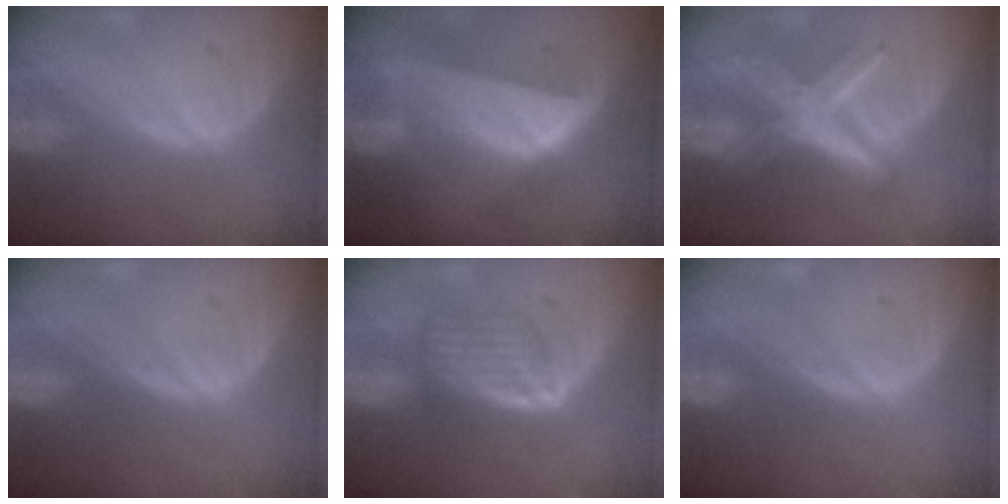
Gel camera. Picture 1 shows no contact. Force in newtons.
{"total": 8.2, "press": 7.3, "slide": 3.9}
{"total": 9.0, "press": 9.0, "slide": 0.7}
{"total": 0.0}
{"total": 5.8, "press": 5.3, "slide": 2.3}
{"total": 0.0}